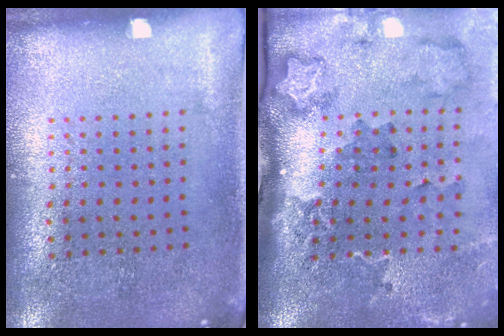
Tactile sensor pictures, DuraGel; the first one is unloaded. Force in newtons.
{"total": 2.5, "press": 2.0, "slide": 1.6}